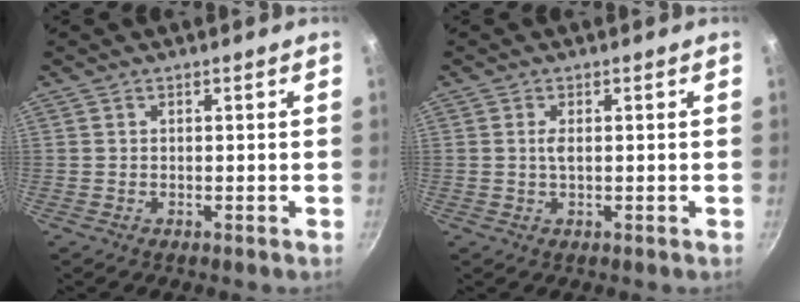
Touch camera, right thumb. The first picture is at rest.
{"total": 1.6, "force": [0.2, 0.6, 1.5], "torque": [-0.029, 0.001, 0.003]}